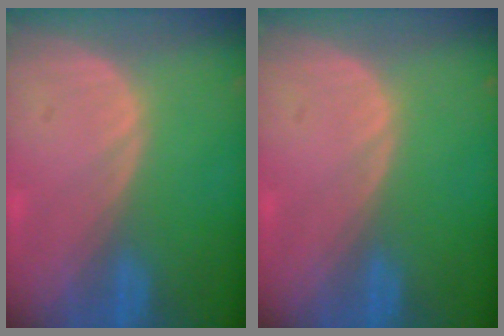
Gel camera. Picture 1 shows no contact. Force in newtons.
{"total": 0.0}